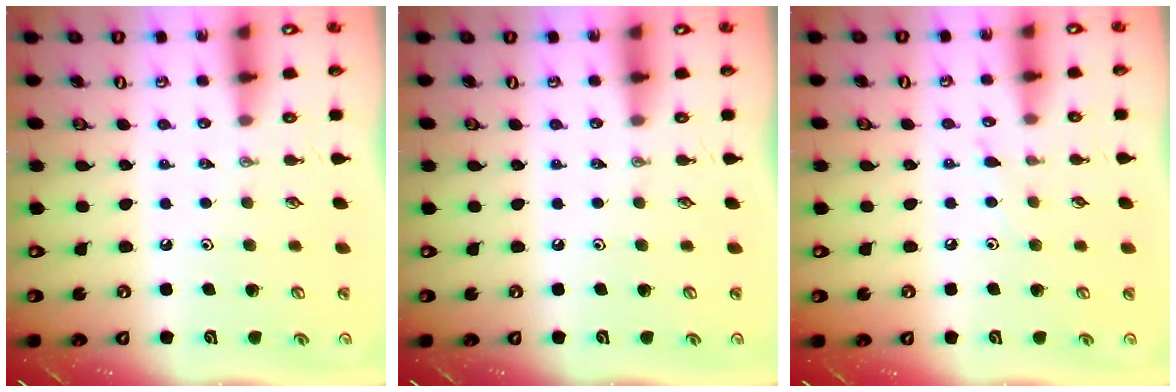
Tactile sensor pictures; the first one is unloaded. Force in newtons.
{"total": 0.0}
{"total": 5.1, "press": 5.1, "slide": 0.6}